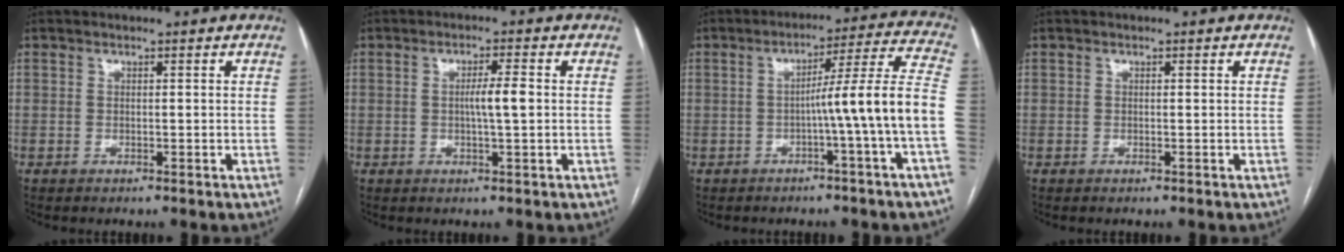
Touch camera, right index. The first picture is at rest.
{"total": 3.6, "force": [0.0, 0.0, 3.6], "torque": [-0.066, -0.001, 0.000]}
{"total": 11.5, "force": [-2.9, -2.4, 10.9], "torque": [-0.145, 0.022, -0.043]}
{"total": 0.0}